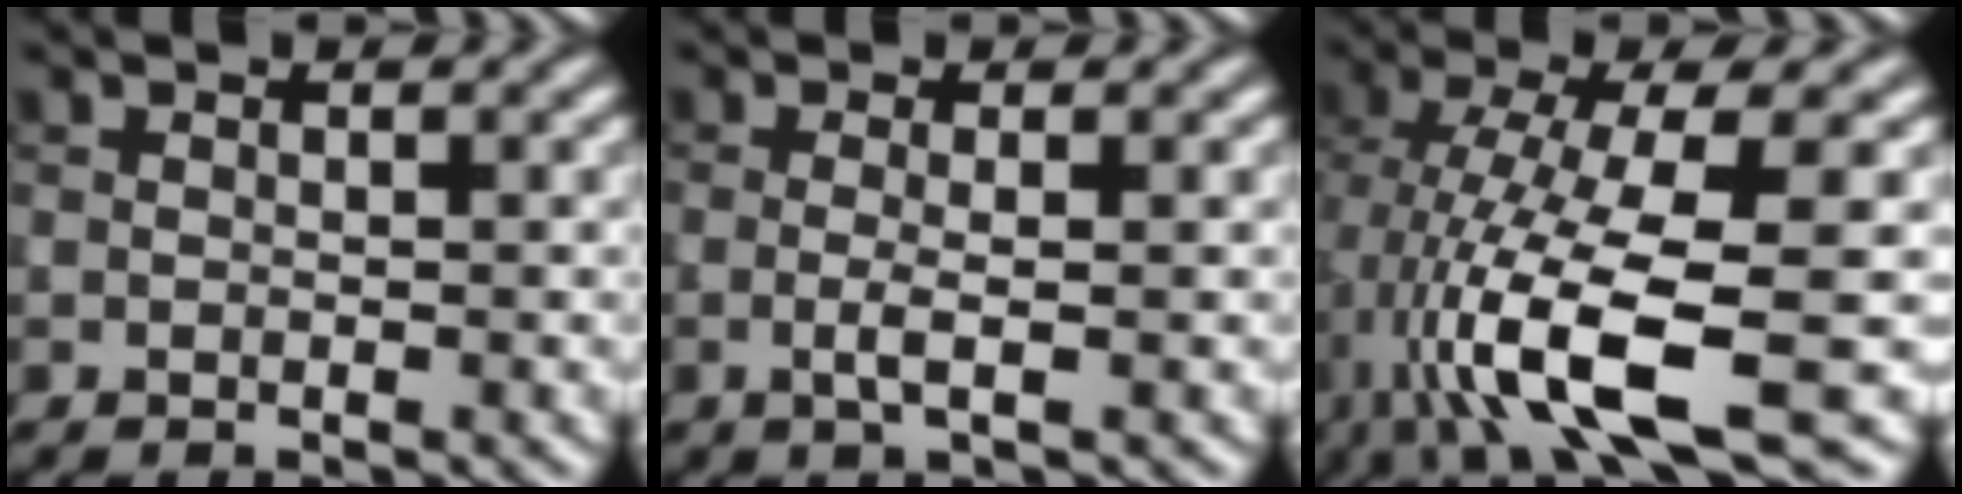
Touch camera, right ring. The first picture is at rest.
{"total": 1.8, "force": [-0.2, 0.4, 1.8], "torque": [-0.035, -0.005, -0.008]}
{"total": 11.1, "force": [-3.3, 3.1, 10.1], "torque": [-0.202, -0.014, -0.057]}